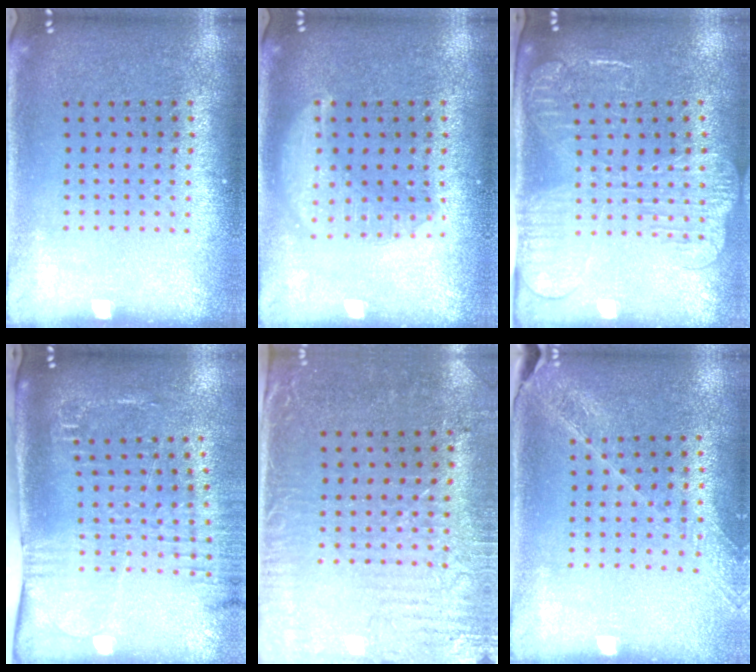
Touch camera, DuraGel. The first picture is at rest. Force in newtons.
{"total": 3.0, "press": 3.0, "slide": 0.4}
{"total": 2.5, "press": 2.1, "slide": 1.4}
{"total": 2.6, "press": 2.0, "slide": 1.6}
{"total": 3.2, "press": 2.7, "slide": 1.7}
{"total": 1.6, "press": 1.6, "slide": 0.0}